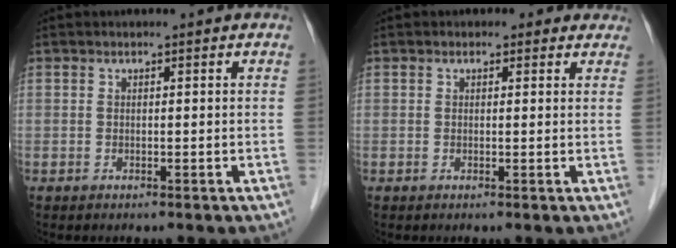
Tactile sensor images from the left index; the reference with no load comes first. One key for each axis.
{"total": 2.0, "fx": 1.3, "fy": 1.4, "fz": 0.5, "tx": 0.004, "ty": 0.004, "tz": 0.008}